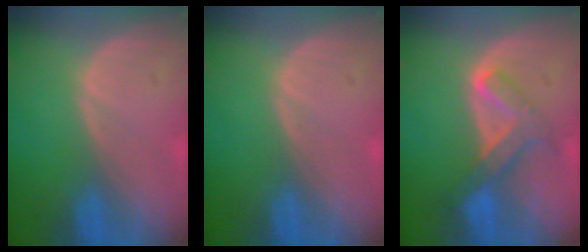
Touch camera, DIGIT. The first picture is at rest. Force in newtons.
{"total": 0.0}
{"total": 6.6, "press": 5.7, "slide": 3.2}